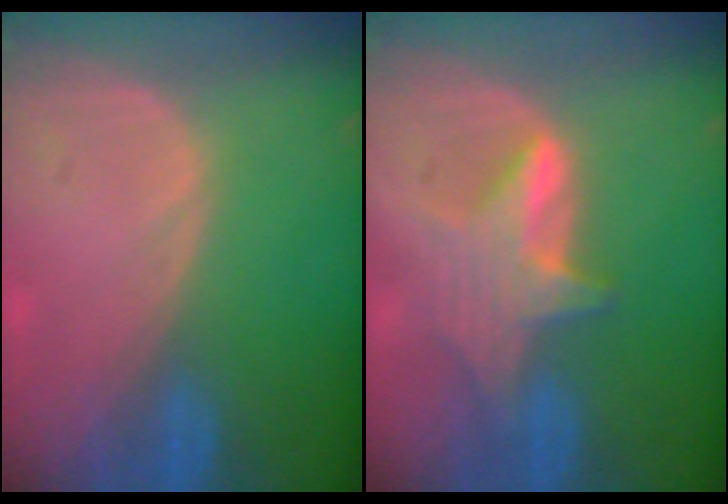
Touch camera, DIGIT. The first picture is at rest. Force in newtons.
{"total": 5.9, "press": 5.9, "slide": 0.5}